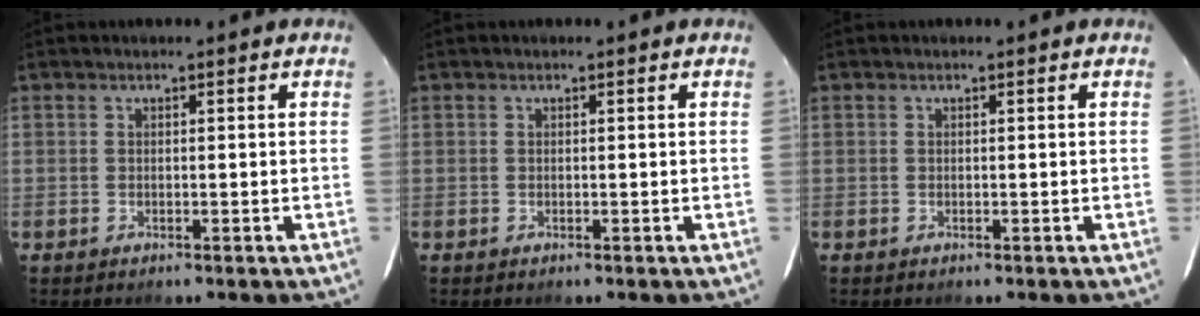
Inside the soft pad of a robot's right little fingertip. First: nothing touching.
{"total": 0.0}
{"total": 0.0}